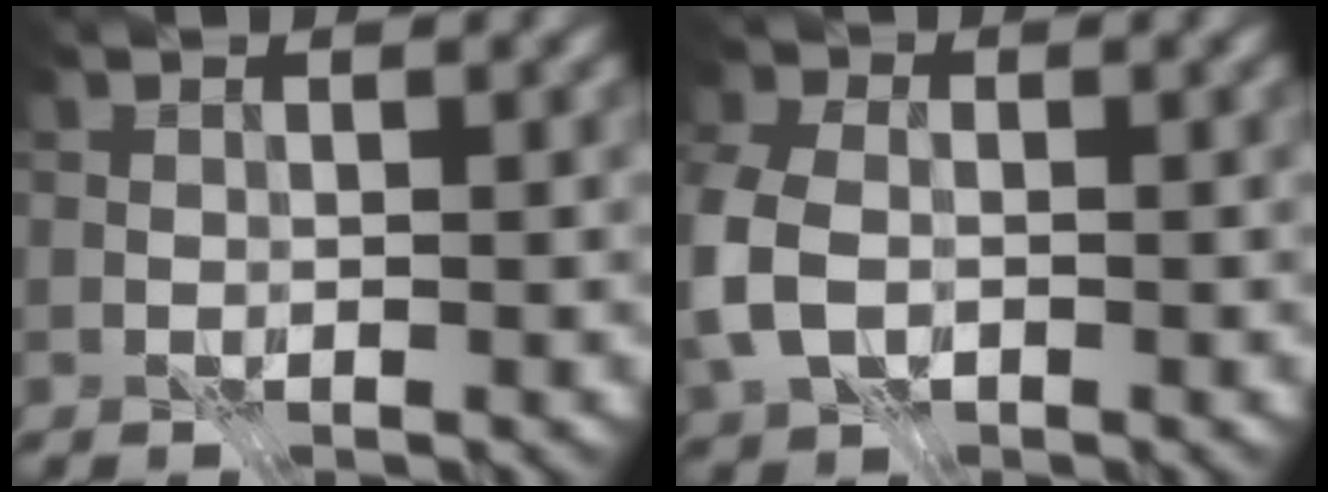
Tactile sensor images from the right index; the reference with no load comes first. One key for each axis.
{"total": 7.2, "fx": -1.5, "fy": 5.2, "fz": 4.7, "tx": -0.132, "ty": -0.004, "tz": -0.039}